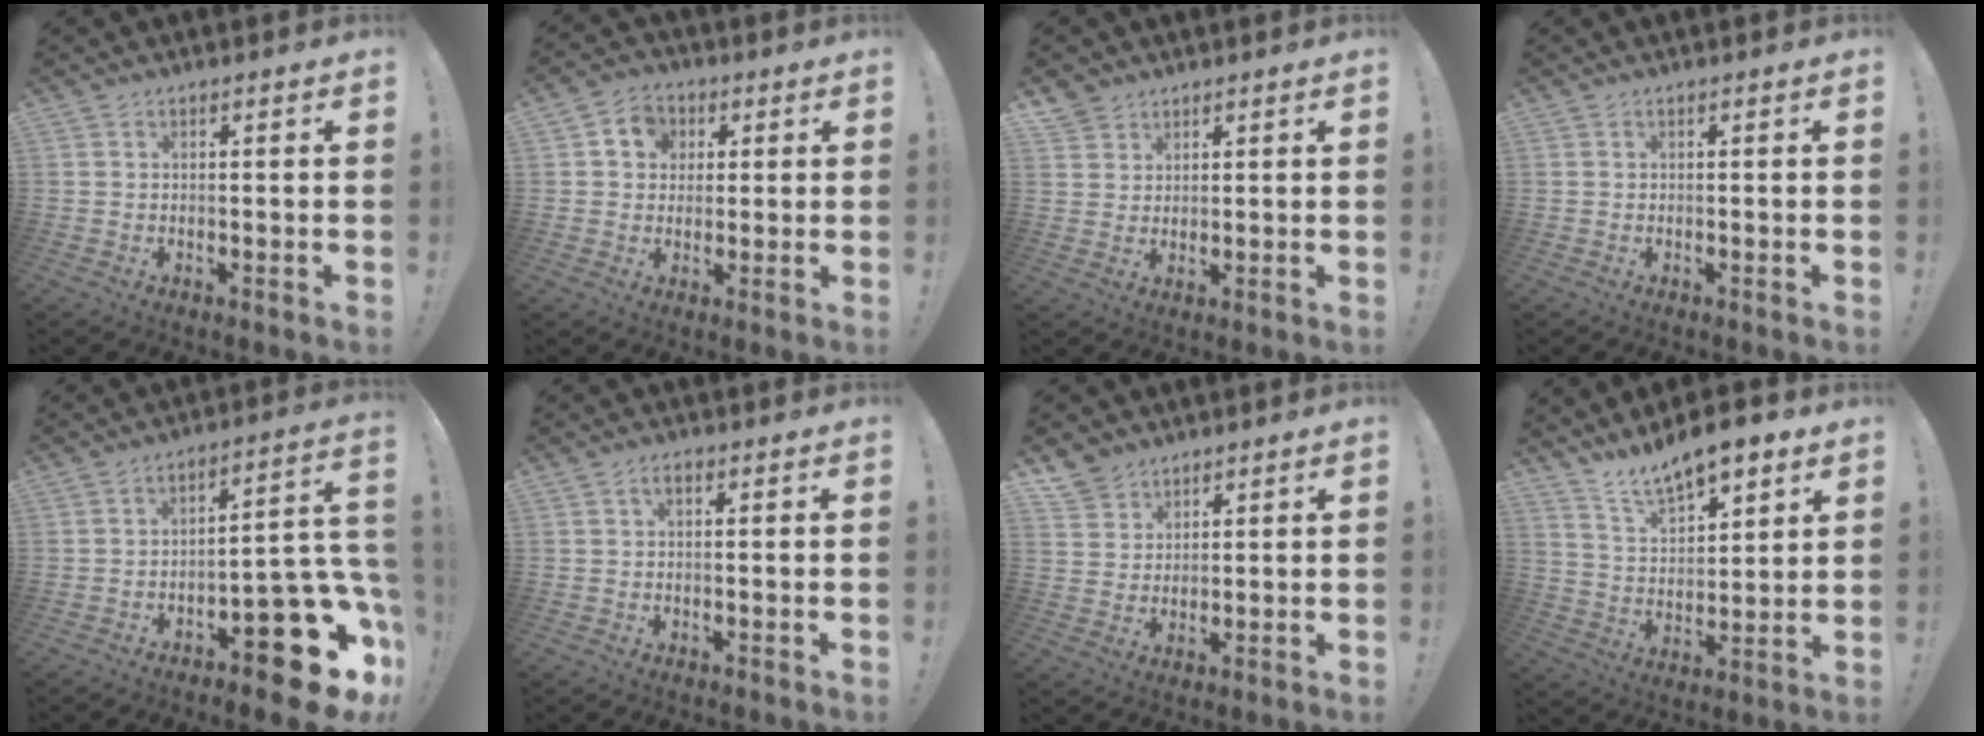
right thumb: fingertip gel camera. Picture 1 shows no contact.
{"total": 7.4, "force": [1.9, 6.6, 2.8], "torque": [-0.038, 0.003, 0.038]}
{"total": 4.0, "force": [3.1, 2.5, 0.3], "torque": [-0.004, -0.019, 0.060]}
{"total": 0.0}
{"total": 18.2, "force": [-10.1, 6.8, 13.6], "torque": [-0.134, 0.055, -0.153]}
{"total": 1.7, "force": [0.4, 0.8, 1.4], "torque": [-0.028, 0.005, 0.007]}
{"total": 6.1, "force": [4.9, 3.6, 0.7], "torque": [-0.014, -0.033, 0.096]}
{"total": 11.7, "force": [10.0, 4.0, 4.7], "torque": [-0.089, -0.073, 0.182]}